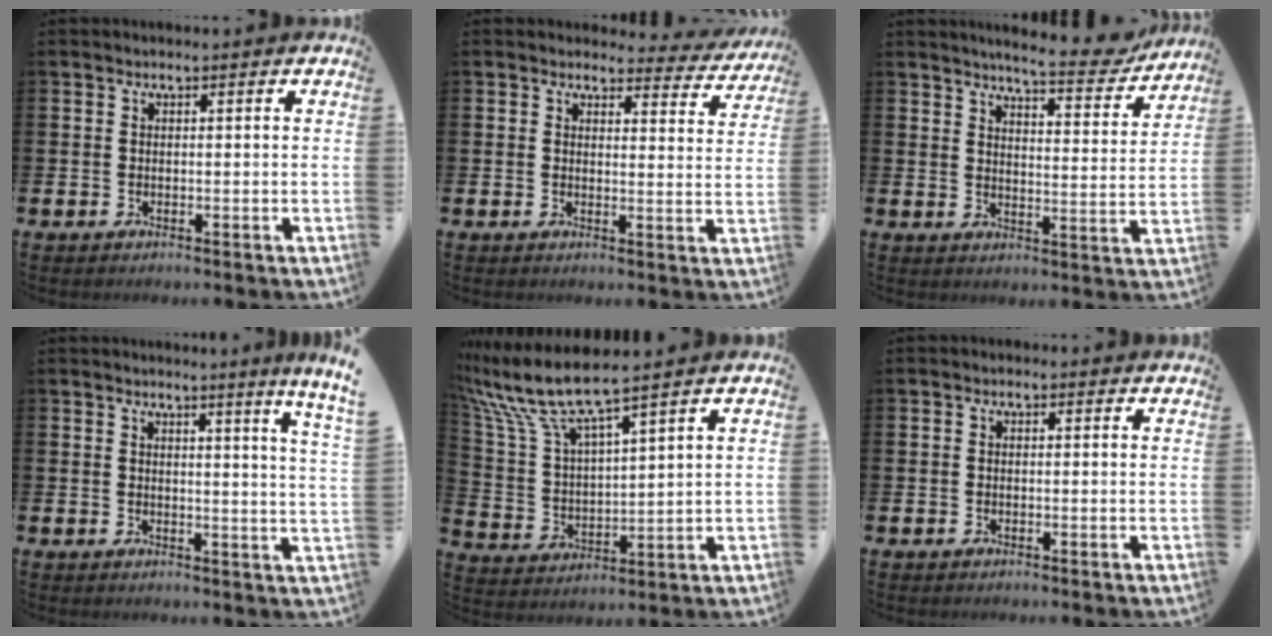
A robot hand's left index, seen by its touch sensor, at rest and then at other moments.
{"total": 2.8, "force": [2.5, 1.1, 0.3], "torque": [0.003, -0.022, 0.037]}
{"total": 6.9, "force": [6.5, 0.7, 2.2], "torque": [-0.041, -0.043, 0.109]}
{"total": 3.1, "force": [2.8, -0.9, 1.0], "torque": [-0.012, -0.028, 0.043]}
{"total": 8.1, "force": [7.1, 0.6, 3.9], "torque": [-0.108, -0.040, 0.120]}
{"total": 0.0}